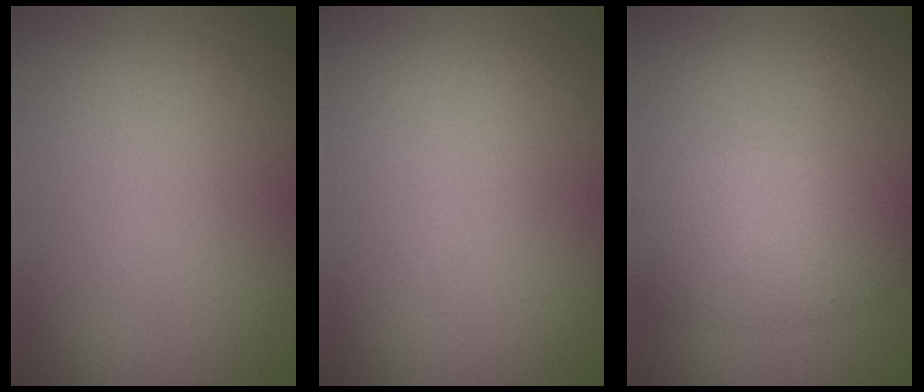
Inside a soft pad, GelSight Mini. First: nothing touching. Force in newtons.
{"total": 0.0}
{"total": 4.4, "press": 4.4, "slide": 0.1}